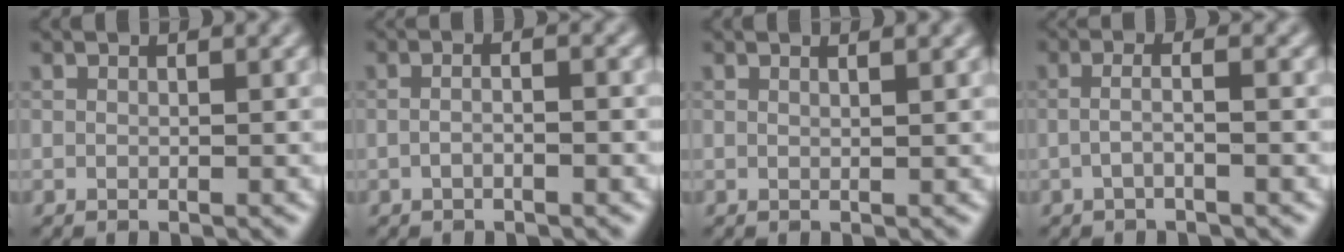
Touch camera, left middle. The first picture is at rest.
{"total": 2.1, "force": [-0.2, 0.8, 1.9], "torque": [-0.012, -0.004, -0.021]}
{"total": 1.4, "force": [0.9, 0.5, 1.0], "torque": [-0.006, 0.001, 0.001]}
{"total": 1.9, "force": [-0.4, 0.4, 1.8], "torque": [-0.031, 0.004, -0.016]}